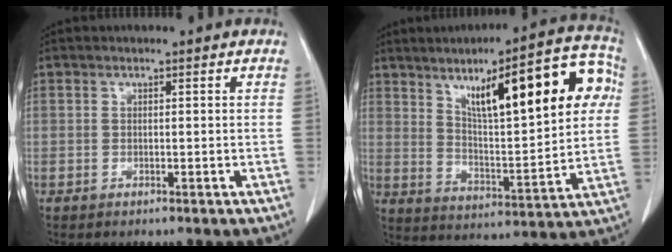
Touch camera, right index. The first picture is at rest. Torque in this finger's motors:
{"motor_torque": [1.34, 0.80, 0.36, 0.21]}